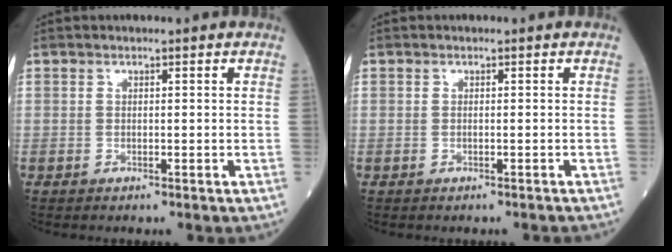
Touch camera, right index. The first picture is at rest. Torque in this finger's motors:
{"motor_torque": [0.03, 0.03, -0.10, -0.01]}